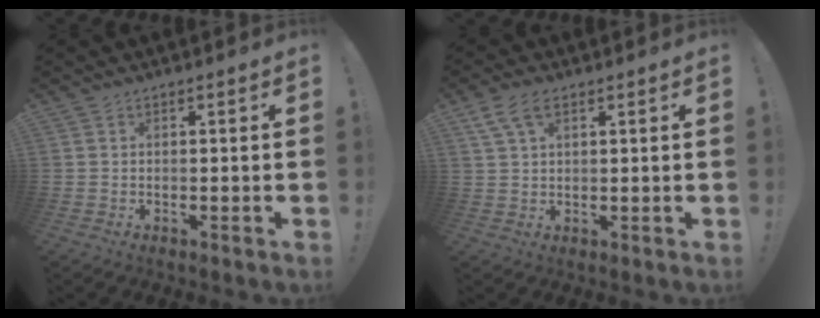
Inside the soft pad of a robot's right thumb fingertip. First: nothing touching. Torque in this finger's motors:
{"motor_torque": [0.01, 0.01, 0.15, 0.16, 0.00]}